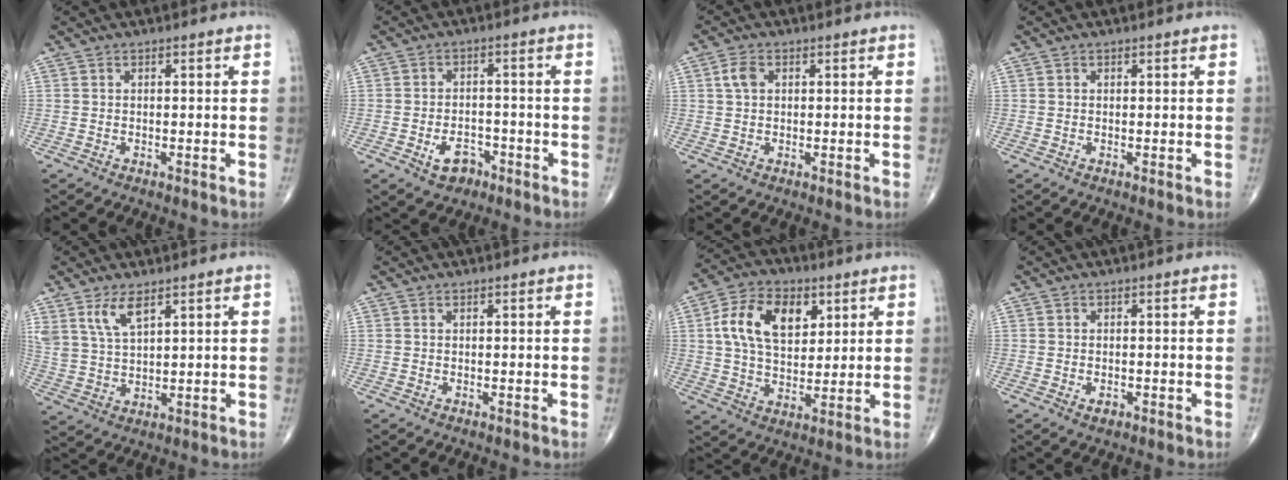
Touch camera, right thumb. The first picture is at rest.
{"total": 5.0, "force": [-2.6, 3.3, 2.7], "torque": [-0.029, 0.019, -0.040]}
{"total": 2.9, "force": [0.8, 1.9, 2.0], "torque": [-0.042, 0.006, 0.013]}
{"total": 0.0}
{"total": 6.2, "force": [3.8, 2.3, 4.3], "torque": [-0.086, -0.019, 0.083]}
{"total": 0.0}
{"total": 13.8, "force": [4.2, 8.6, 9.9], "torque": [-0.153, -0.002, 0.075]}
{"total": 1.4, "force": [-0.6, 0.9, 0.9], "torque": [-0.012, 0.001, -0.008]}